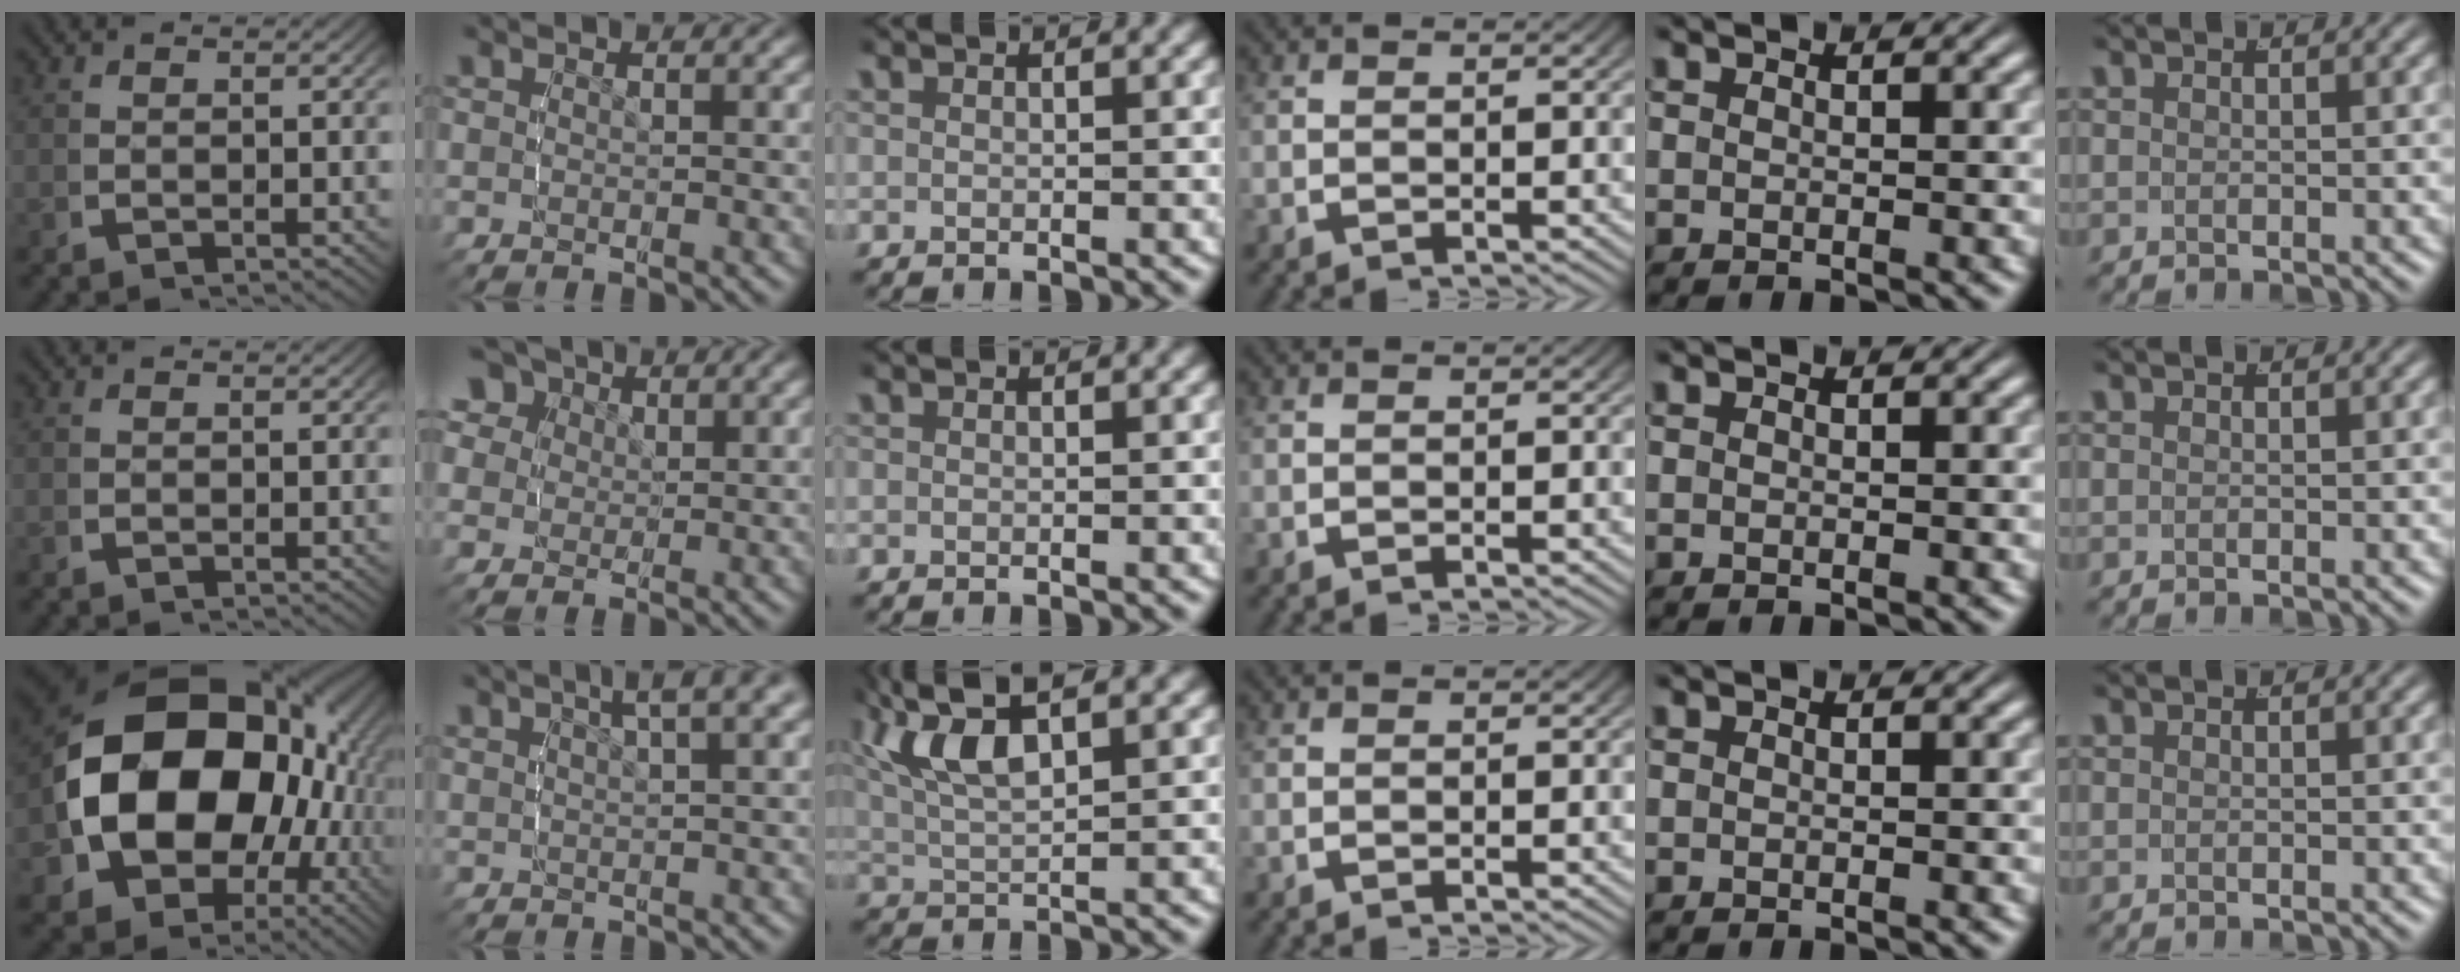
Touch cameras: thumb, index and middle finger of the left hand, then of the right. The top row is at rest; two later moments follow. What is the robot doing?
{"motion": "lift_and_place", "object": "glasses"}